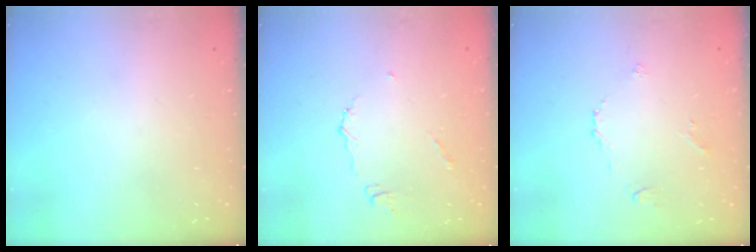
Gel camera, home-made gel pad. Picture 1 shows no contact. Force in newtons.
{"total": 4.3, "press": 4.3, "slide": 0.5}
{"total": 3.7, "press": 3.7, "slide": 0.6}